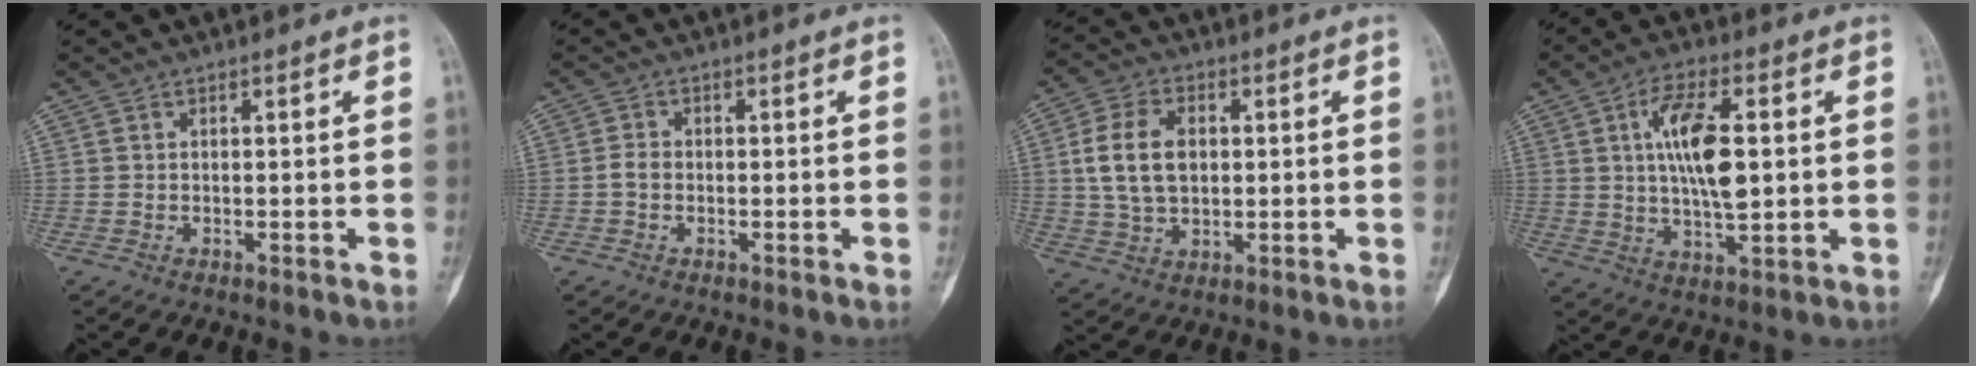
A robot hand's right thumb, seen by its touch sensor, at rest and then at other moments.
{"total": 1.8, "force": [-0.4, 1.3, 1.1], "torque": [-0.019, 0.005, -0.012]}
{"total": 10.5, "force": [1.3, 7.0, 7.7], "torque": [-0.136, 0.004, 0.027]}
{"total": 12.7, "force": [2.0, 5.3, 11.4], "torque": [-0.195, -0.003, 0.034]}